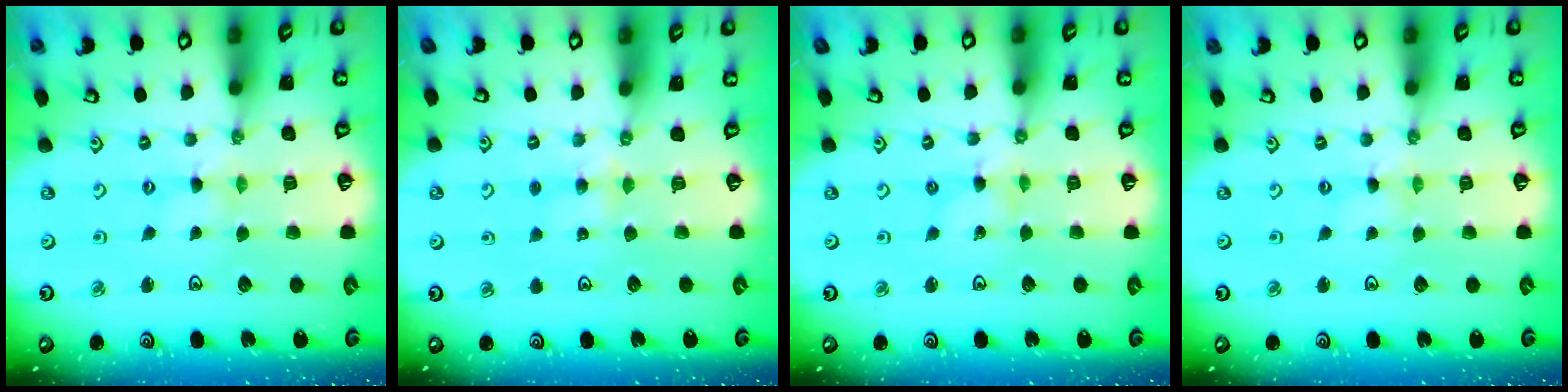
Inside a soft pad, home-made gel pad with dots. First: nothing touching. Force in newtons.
{"total": 3.9, "press": 3.9, "slide": 0.4}
{"total": 1.8, "press": 1.8, "slide": 0.2}
{"total": 0.0}